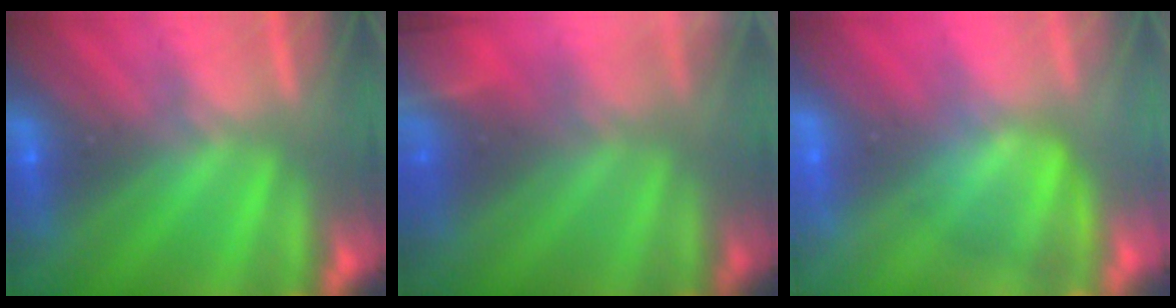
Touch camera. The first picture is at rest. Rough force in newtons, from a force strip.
{"total": 6.0}
{"total": 3.4}